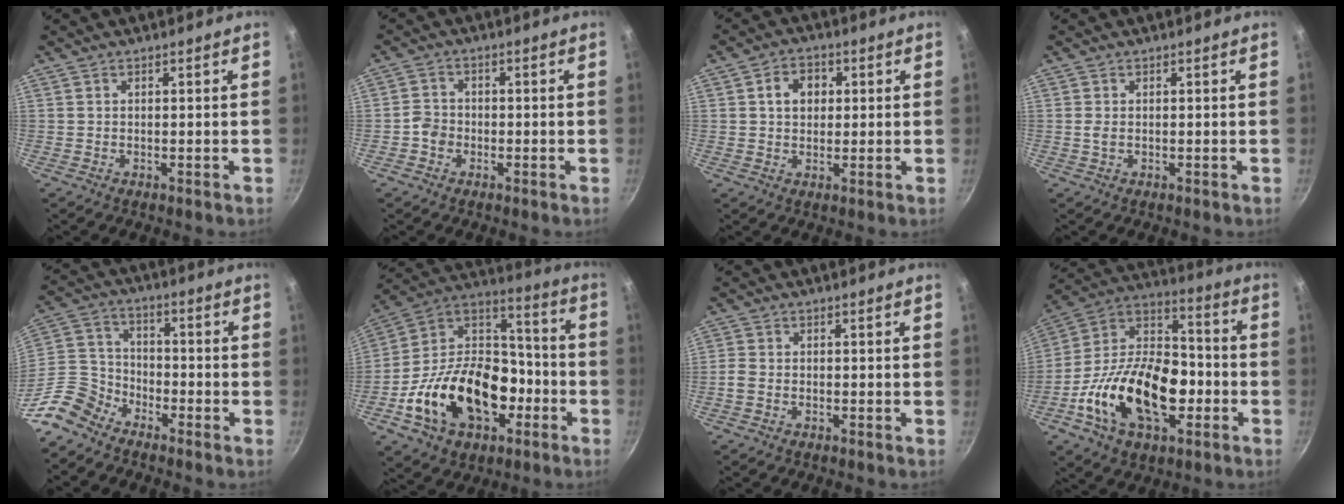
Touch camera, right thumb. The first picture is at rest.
{"total": 3.3, "force": [-1.2, 2.8, 1.1], "torque": [-0.006, 0.016, -0.029]}
{"total": 5.5, "force": [1.2, 4.3, 3.2], "torque": [-0.027, 0.007, 0.014]}
{"total": 1.2, "force": [0.0, 0.7, 0.9], "torque": [-0.021, -0.001, 0.000]}
{"total": 9.9, "force": [-7.4, 5.7, 3.2], "torque": [-0.044, 0.066, -0.170]}
{"total": 26.5, "force": [-8.8, 17.6, 17.7], "torque": [-0.280, 0.074, -0.144]}
{"total": 2.5, "force": [-1.1, 1.7, 1.5], "torque": [-0.040, 0.009, -0.026]}
{"total": 25.3, "force": [-7.1, 15.2, 18.9], "torque": [-0.312, 0.056, -0.135]}